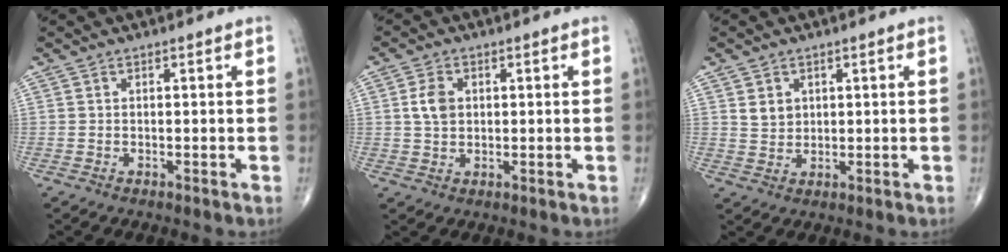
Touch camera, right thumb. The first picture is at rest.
{"total": 4.4, "force": [0.8, 3.1, 3.0], "torque": [-0.052, -0.001, 0.014]}
{"total": 3.3, "force": [1.3, 2.6, 1.5], "torque": [-0.014, -0.011, 0.029]}